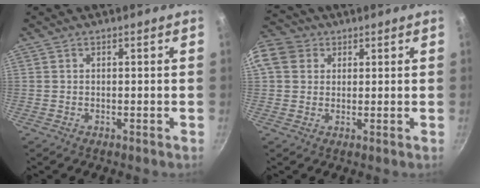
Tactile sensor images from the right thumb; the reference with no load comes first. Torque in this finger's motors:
{"motor_torque": [1.97, 3.04, 1.50, 1.27, 0.53]}